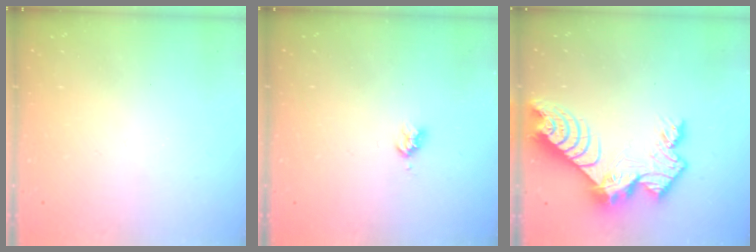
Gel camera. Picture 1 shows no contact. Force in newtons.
{"total": 3.2, "press": 3.2, "slide": 0.4}
{"total": 13.2, "press": 13.2, "slide": 1.0}